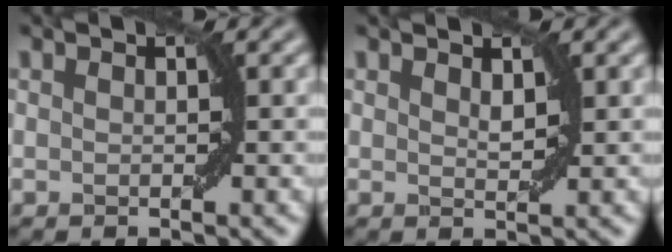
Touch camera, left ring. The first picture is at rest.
{"total": 1.0, "force": [0.7, 0.3, 0.6], "torque": [-0.011, -0.001, 0.016]}